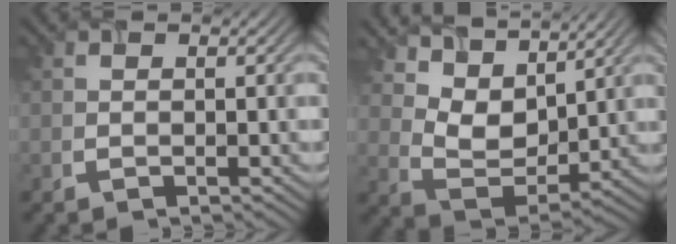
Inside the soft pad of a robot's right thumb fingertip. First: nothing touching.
{"total": 8.4, "force": [6.1, 4.3, 3.9], "torque": [-0.097, 0.010, 0.114]}